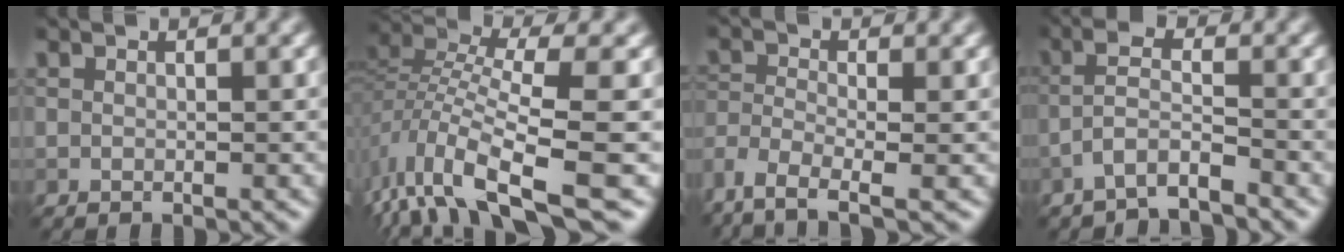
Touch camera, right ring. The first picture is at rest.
{"total": 9.3, "force": [-5.0, 2.6, 7.4], "torque": [-0.139, 0.003, -0.100]}
{"total": 4.6, "force": [-3.4, 1.3, 2.8], "torque": [-0.062, -0.008, -0.076]}
{"total": 3.3, "force": [-2.3, 0.5, 2.3], "torque": [-0.047, 0.009, -0.055]}